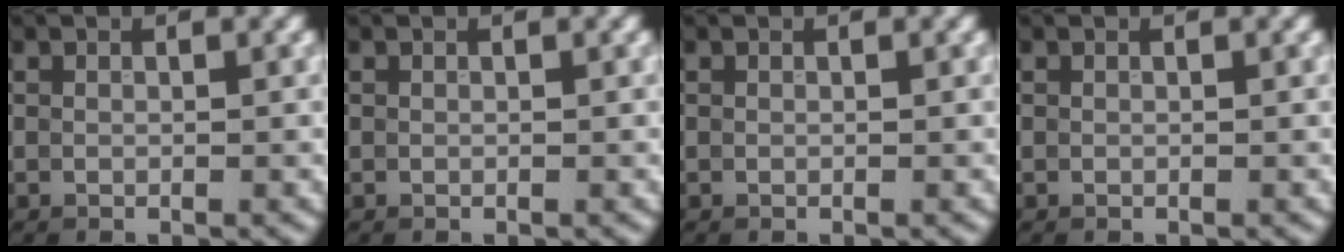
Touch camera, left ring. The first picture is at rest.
{"total": 0.0}
{"total": 0.0}
{"total": 0.0}